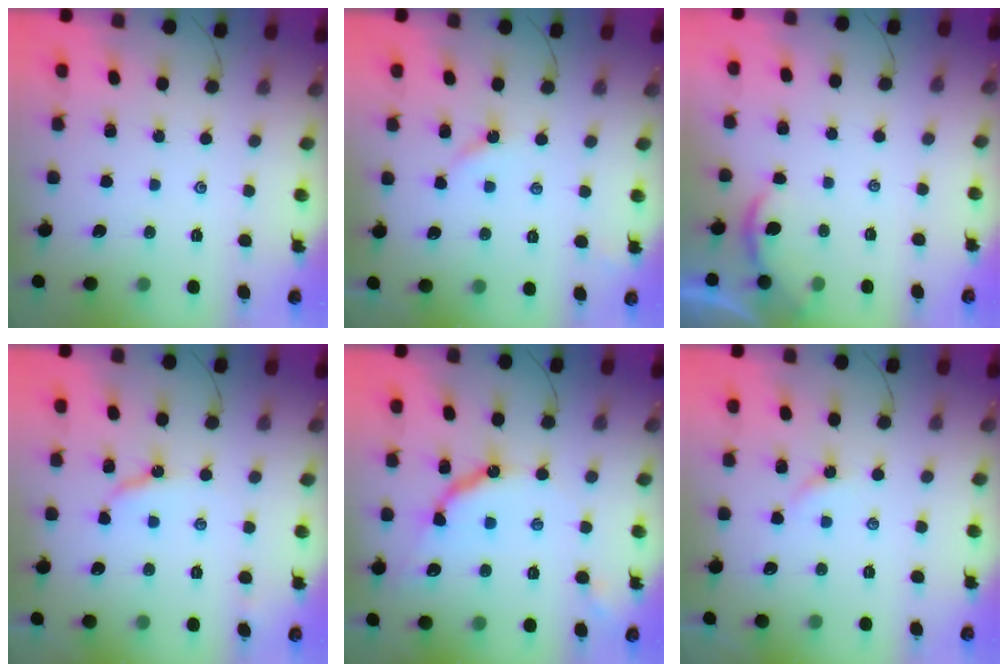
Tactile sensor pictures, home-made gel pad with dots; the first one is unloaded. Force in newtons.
{"total": 2.8, "press": 2.8, "slide": 0.3}
{"total": 1.2, "press": 1.1, "slide": 0.1}
{"total": 4.5, "press": 4.5, "slide": 0.3}
{"total": 10.4, "press": 10.3, "slide": 0.7}
{"total": 3.5, "press": 3.5, "slide": 0.5}